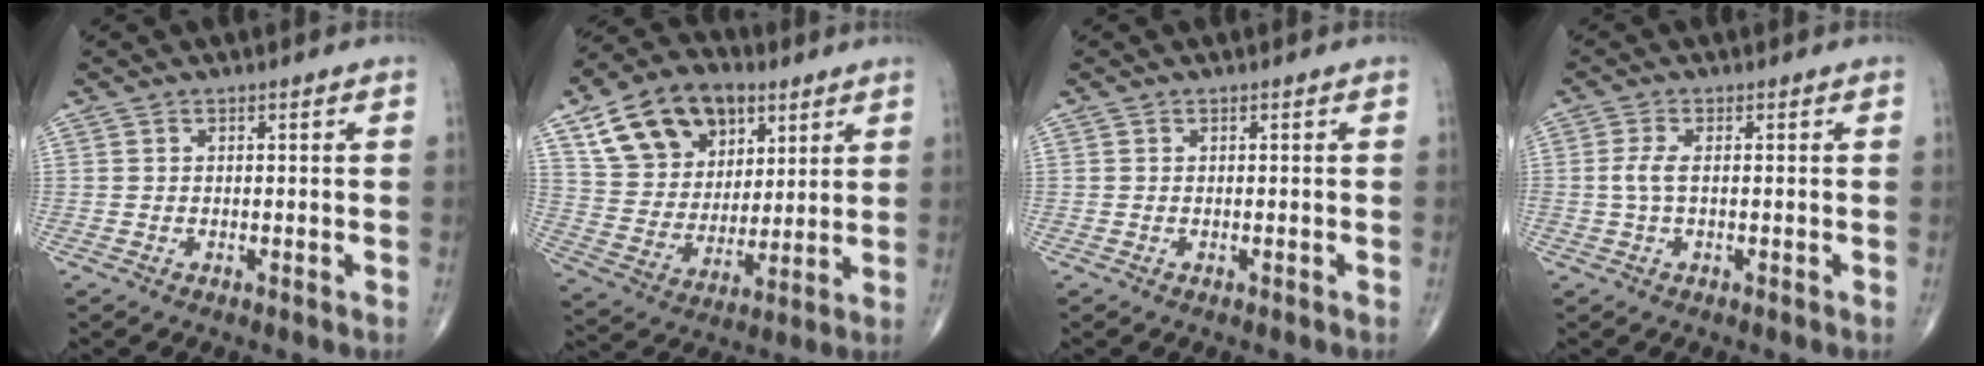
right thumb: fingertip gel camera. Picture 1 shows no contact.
{"total": 18.7, "force": [9.1, 12.9, 10.0], "torque": [-0.143, -0.018, 0.165]}
{"total": 0.0}
{"total": 2.8, "force": [-0.1, 1.1, 2.6], "torque": [-0.067, 0.001, -0.004]}